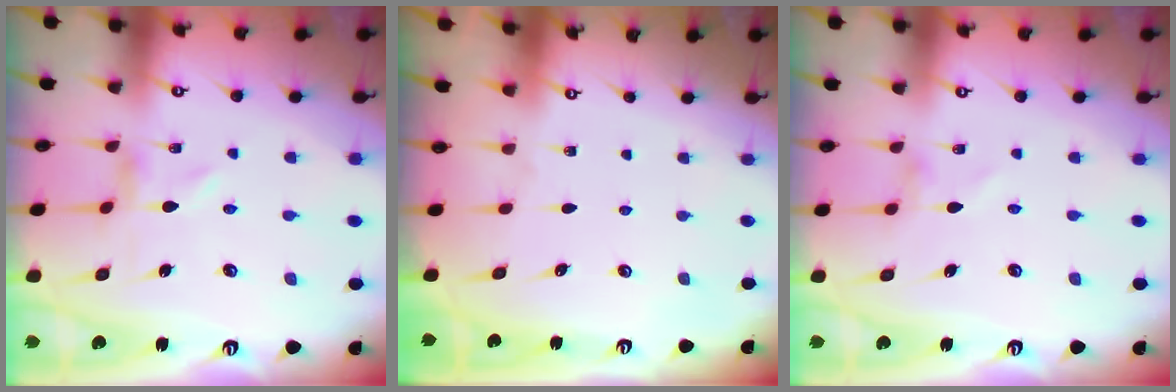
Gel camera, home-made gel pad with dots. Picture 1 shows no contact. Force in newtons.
{"total": 0.0}
{"total": 0.0}